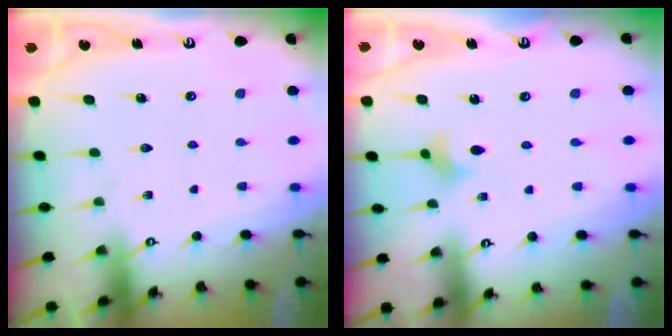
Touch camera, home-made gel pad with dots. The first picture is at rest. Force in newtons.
{"total": 2.7, "press": 2.6, "slide": 0.7}